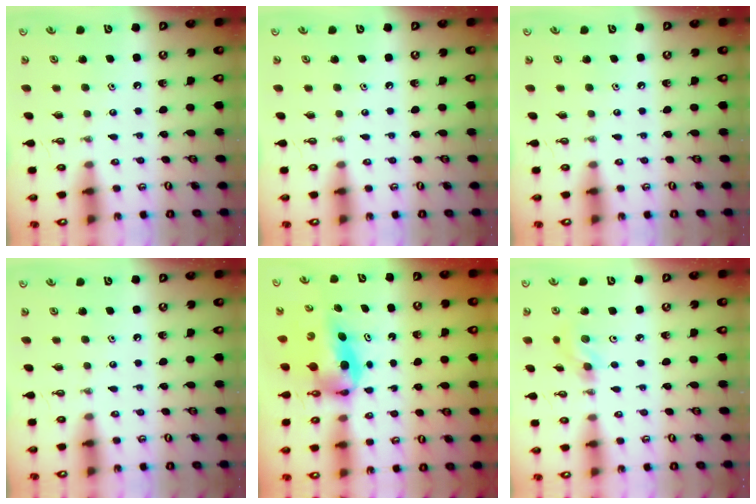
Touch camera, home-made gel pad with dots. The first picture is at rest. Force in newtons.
{"total": 0.0}
{"total": 0.0}
{"total": 0.0}
{"total": 8.1, "press": 7.3, "slide": 3.4}
{"total": 4.8, "press": 4.6, "slide": 1.5}